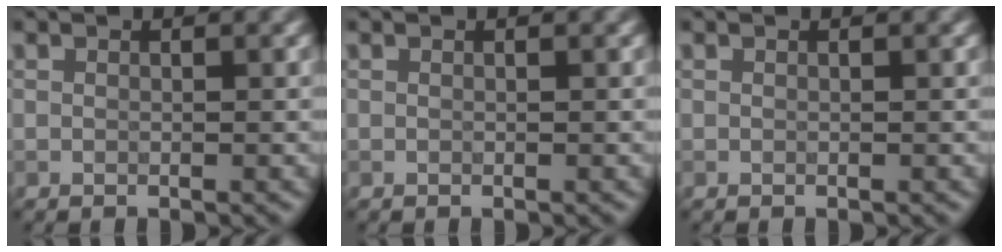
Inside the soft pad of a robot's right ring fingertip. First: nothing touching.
{"total": 0.0}
{"total": 0.0}